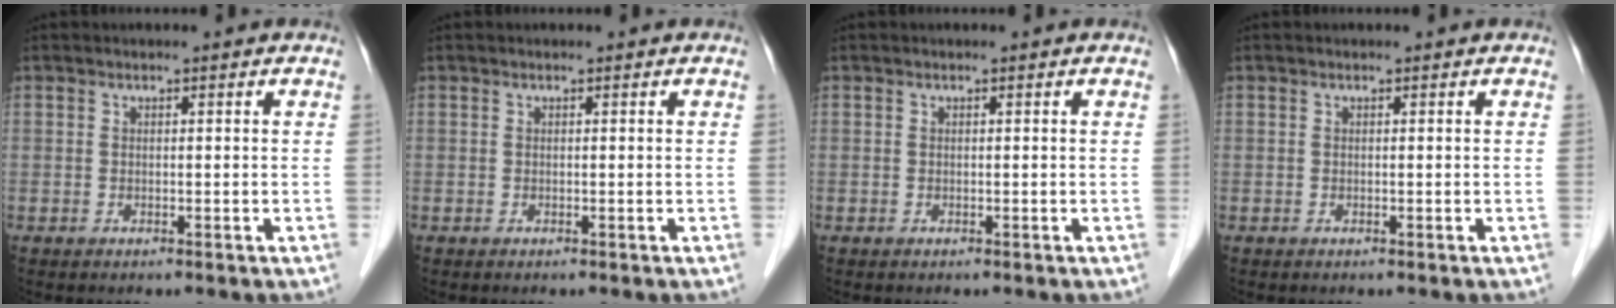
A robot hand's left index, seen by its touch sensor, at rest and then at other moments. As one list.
[{"total": 0.0}, {"total": 0.0}, {"total": 0.0}]